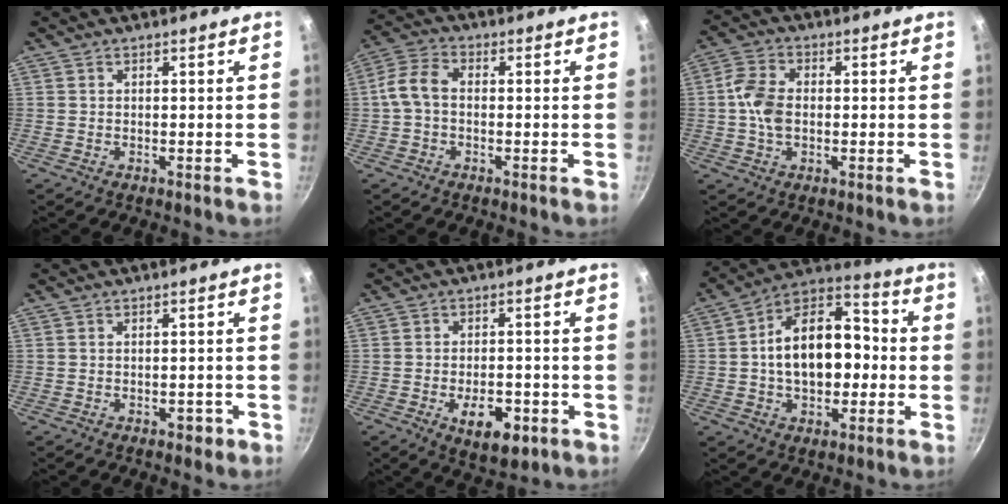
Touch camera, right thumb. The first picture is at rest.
{"total": 6.4, "force": [-0.4, 4.1, 4.8], "torque": [-0.096, 0.021, -0.016]}
{"total": 7.2, "force": [0.0, 4.6, 5.5], "torque": [-0.110, 0.014, -0.004]}
{"total": 1.7, "force": [-0.9, 1.0, 1.1], "torque": [-0.006, 0.008, -0.009]}
{"total": 8.5, "force": [-3.3, 4.3, 6.5], "torque": [-0.087, 0.009, -0.041]}
{"total": 17.9, "force": [-0.3, 11.0, 14.1], "torque": [-0.195, 0.039, -0.014]}